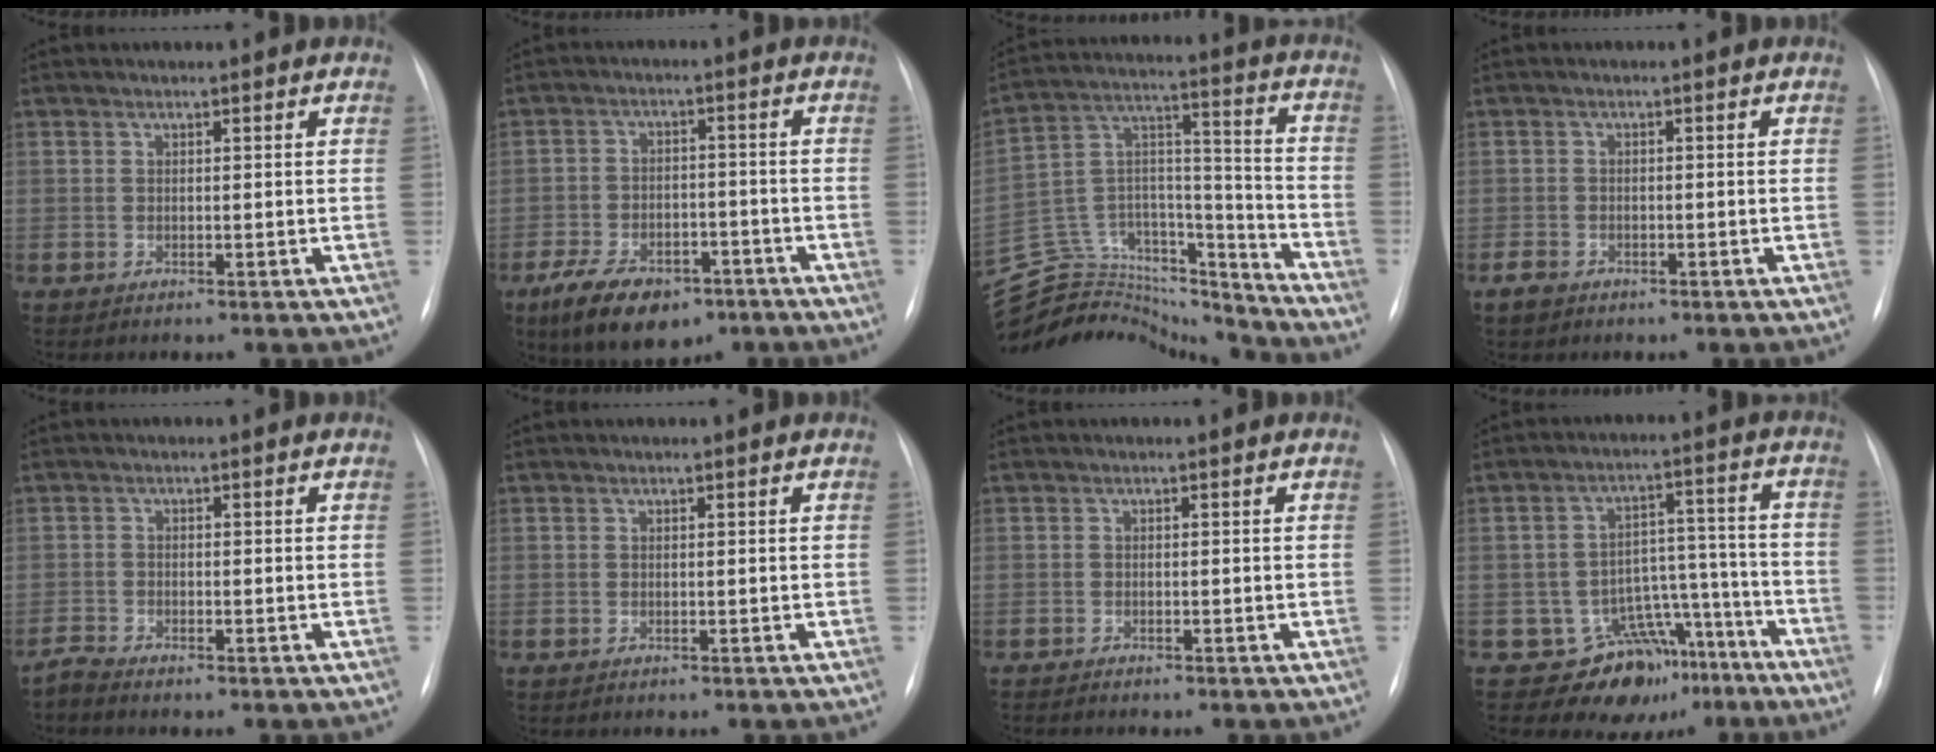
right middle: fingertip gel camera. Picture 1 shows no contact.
{"total": 11.3, "force": [-7.3, 5.6, 6.6], "torque": [-0.114, -0.005, -0.117]}
{"total": 24.8, "force": [-23.4, 6.4, 4.9], "torque": [-0.137, 0.052, -0.367]}
{"total": 2.0, "force": [-1.3, 1.4, 0.7], "torque": [-0.018, 0.002, -0.019]}
{"total": 1.4, "force": [-1.3, -0.1, 0.1], "torque": [-0.004, -0.005, -0.027]}
{"total": 0.0}
{"total": 1.9, "force": [-1.7, 0.2, 0.8], "torque": [-0.012, -0.004, -0.021]}
{"total": 10.5, "force": [-7.3, 7.1, 2.4], "torque": [-0.005, 0.074, -0.101]}